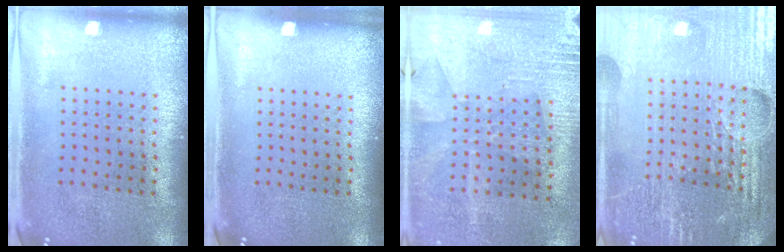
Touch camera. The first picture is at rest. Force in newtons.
{"total": 0.0}
{"total": 2.9, "press": 2.8, "slide": 0.8}
{"total": 5.7, "press": 5.2, "slide": 2.5}